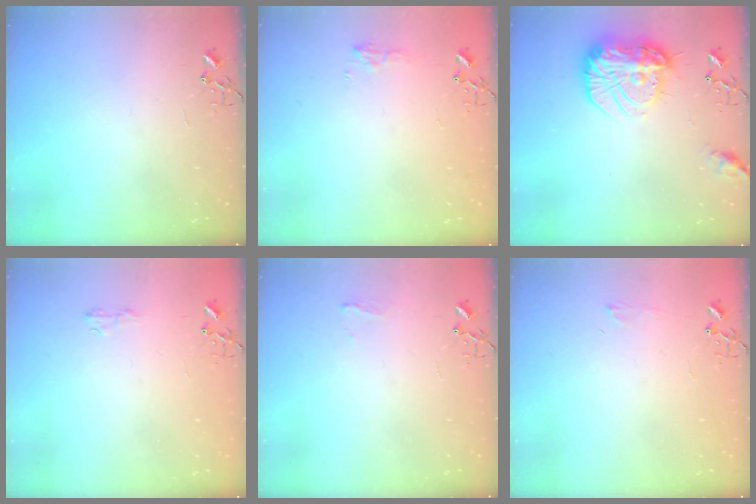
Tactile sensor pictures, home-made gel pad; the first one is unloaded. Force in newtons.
{"total": 7.6, "press": 7.6, "slide": 0.8}
{"total": 19.3, "press": 19.2, "slide": 1.6}
{"total": 5.2, "press": 5.2, "slide": 0.7}
{"total": 5.2, "press": 5.1, "slide": 0.6}
{"total": 4.2, "press": 4.2, "slide": 0.6}